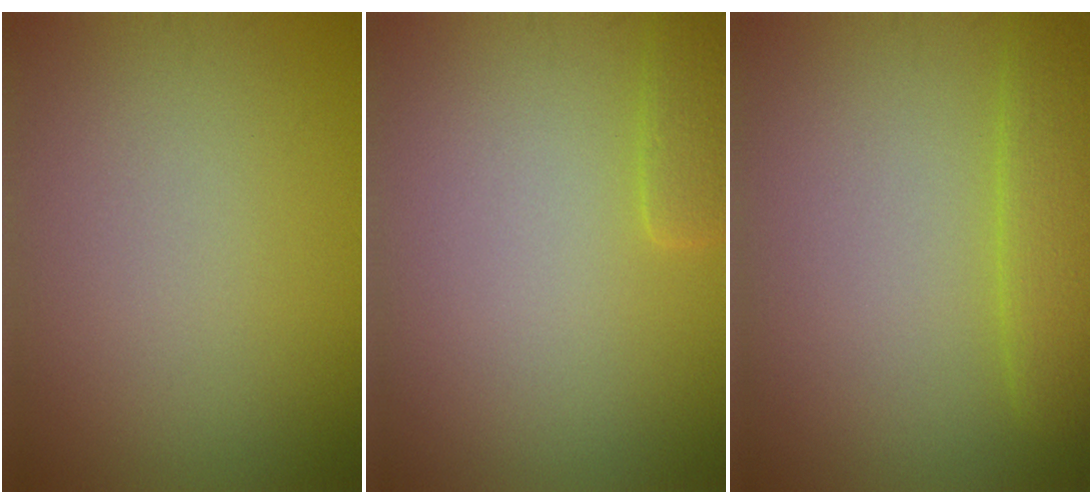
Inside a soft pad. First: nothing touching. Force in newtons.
{"total": 1.9, "press": 1.9, "slide": 0.1}
{"total": 4.1, "press": 4.1, "slide": 0.2}